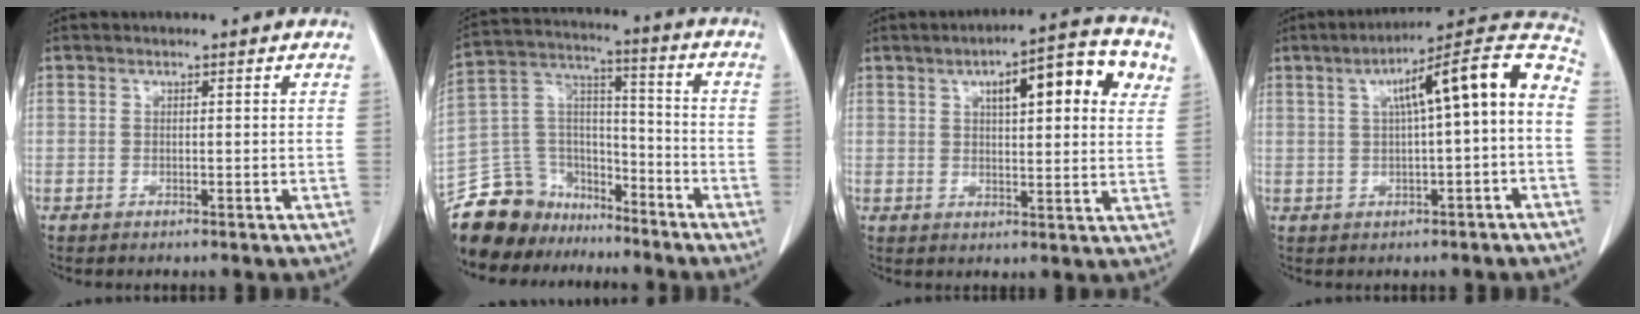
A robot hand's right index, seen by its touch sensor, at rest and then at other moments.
{"total": 15.7, "force": [-13.0, 8.4, 2.2], "torque": [-0.057, 0.071, -0.228]}
{"total": 12.7, "force": [5.2, 3.2, 11.2], "torque": [-0.151, 0.022, 0.067]}
{"total": 13.1, "force": [1.4, 1.5, 12.9], "torque": [-0.182, 0.046, 0.017]}